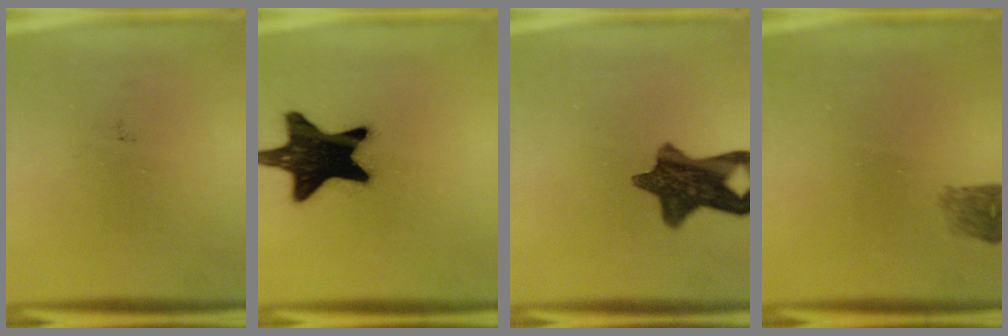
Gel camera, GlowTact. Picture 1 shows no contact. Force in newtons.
{"total": 19.3}
{"total": 11.0}
{"total": 2.2}